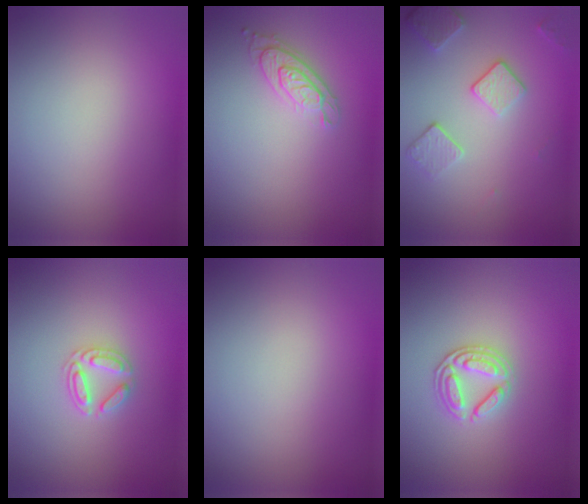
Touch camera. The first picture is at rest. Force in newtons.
{"total": 2.4, "press": 1.9, "slide": 1.4}
{"total": 3.7, "press": 2.9, "slide": 2.2}
{"total": 2.5, "press": 2.5, "slide": 0.4}
{"total": 0.0}
{"total": 2.6, "press": 2.5, "slide": 0.7}